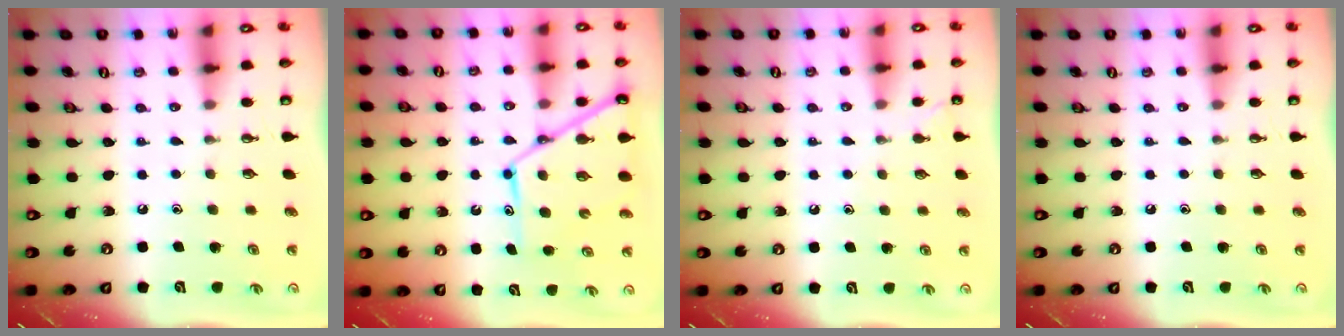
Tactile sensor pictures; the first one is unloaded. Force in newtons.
{"total": 13.0, "press": 13.0, "slide": 1.1}
{"total": 2.9, "press": 2.9, "slide": 0.3}
{"total": 0.0}